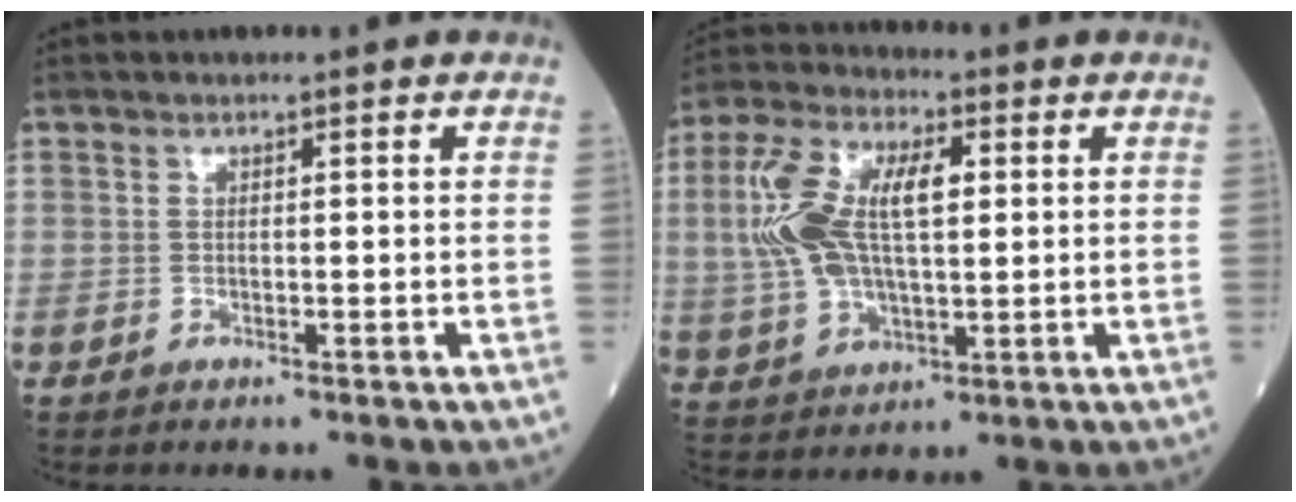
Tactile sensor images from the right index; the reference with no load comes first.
{"total": 13.4, "force": [2.2, 5.7, 12.0], "torque": [-0.266, 0.023, 0.044]}